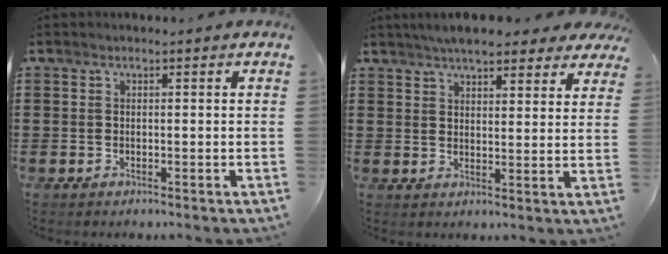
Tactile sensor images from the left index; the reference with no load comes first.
{"total": 6.0, "force": [5.4, 1.1, 2.5], "torque": [-0.056, -0.007, 0.098]}